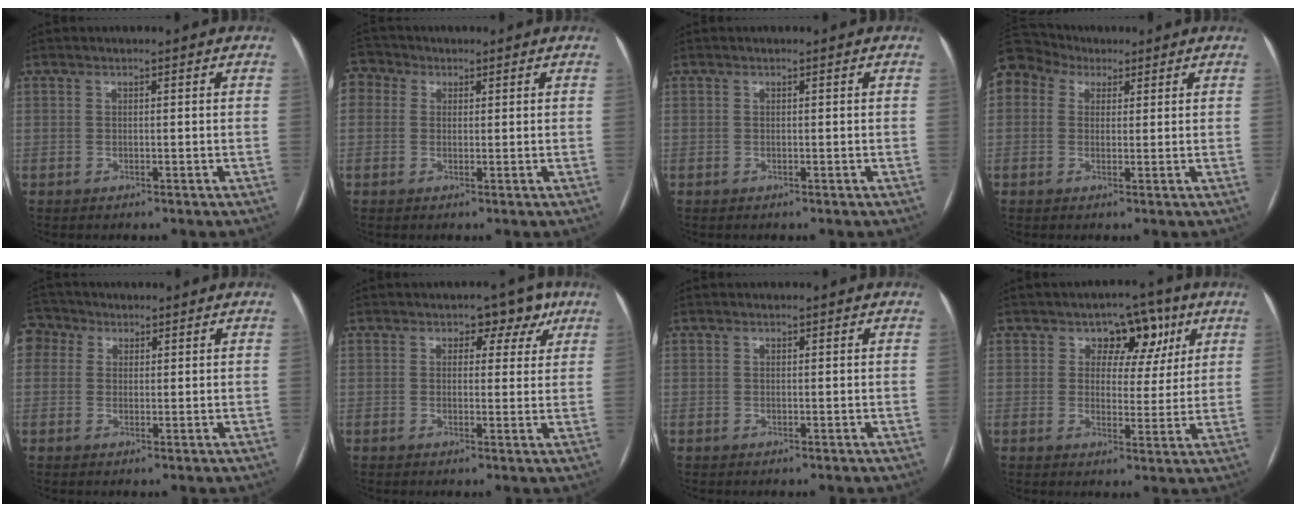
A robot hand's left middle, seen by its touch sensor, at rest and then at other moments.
{"total": 4.8, "force": [1.6, 4.2, 1.9], "torque": [-0.049, 0.028, 0.027]}
{"total": 0.0}
{"total": 9.6, "force": [5.6, 7.2, 3.0], "torque": [-0.077, 0.062, 0.108]}
{"total": 4.5, "force": [1.9, 3.9, 1.4], "torque": [-0.037, 0.024, 0.035]}
{"total": 4.7, "force": [2.6, 3.2, 2.4], "torque": [-0.008, 0.015, 0.026]}
{"total": 0.0}
{"total": 6.9, "force": [3.2, 4.8, 3.8], "torque": [-0.028, 0.017, 0.042]}